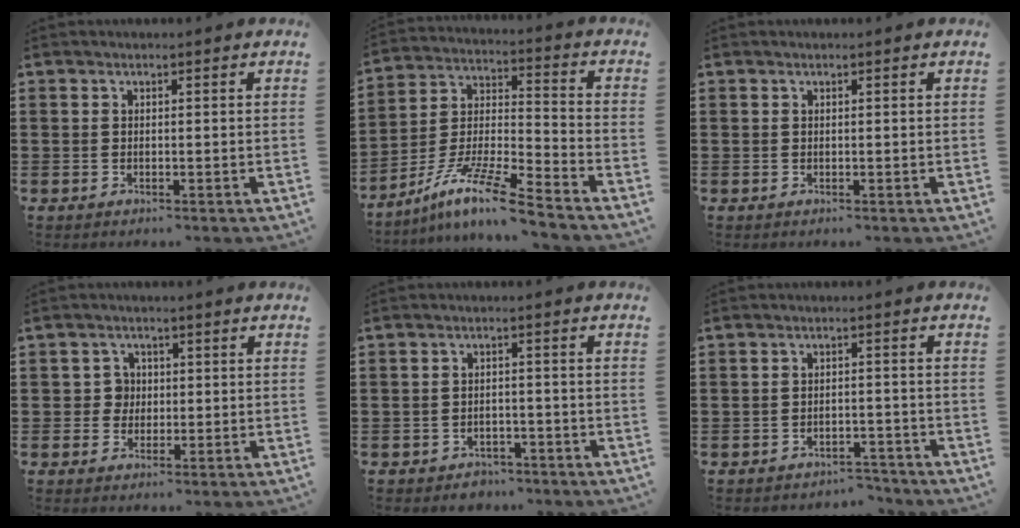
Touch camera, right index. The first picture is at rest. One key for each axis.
{"total": 11.2, "fx": -8.8, "fy": 0.9, "fz": 6.9, "tx": -0.133, "ty": 0.008, "tz": -0.174}
{"total": 0.0}
{"total": 2.8, "fx": -0.1, "fy": 2.6, "fz": 1.0, "tx": -0.030, "ty": 0.009, "tz": -0.005}
{"total": 2.2, "fx": -2.1, "fy": 0.9, "fz": -0.1, "tx": -0.006, "ty": 0.004, "tz": -0.044}
{"total": 2.7, "fx": -2.6, "fy": 0.6, "fz": 0.2, "tx": -0.008, "ty": 0.004, "tz": -0.055}